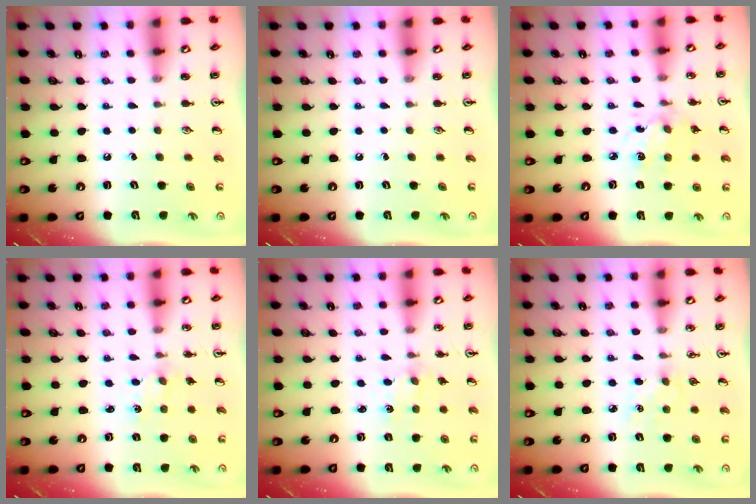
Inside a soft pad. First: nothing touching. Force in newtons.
{"total": 0.0}
{"total": 5.0, "press": 4.7, "slide": 1.7}
{"total": 0.7, "press": 0.7, "slide": 0.1}
{"total": 0.7, "press": 0.7, "slide": 0.1}
{"total": 5.7, "press": 5.7, "slide": 0.7}